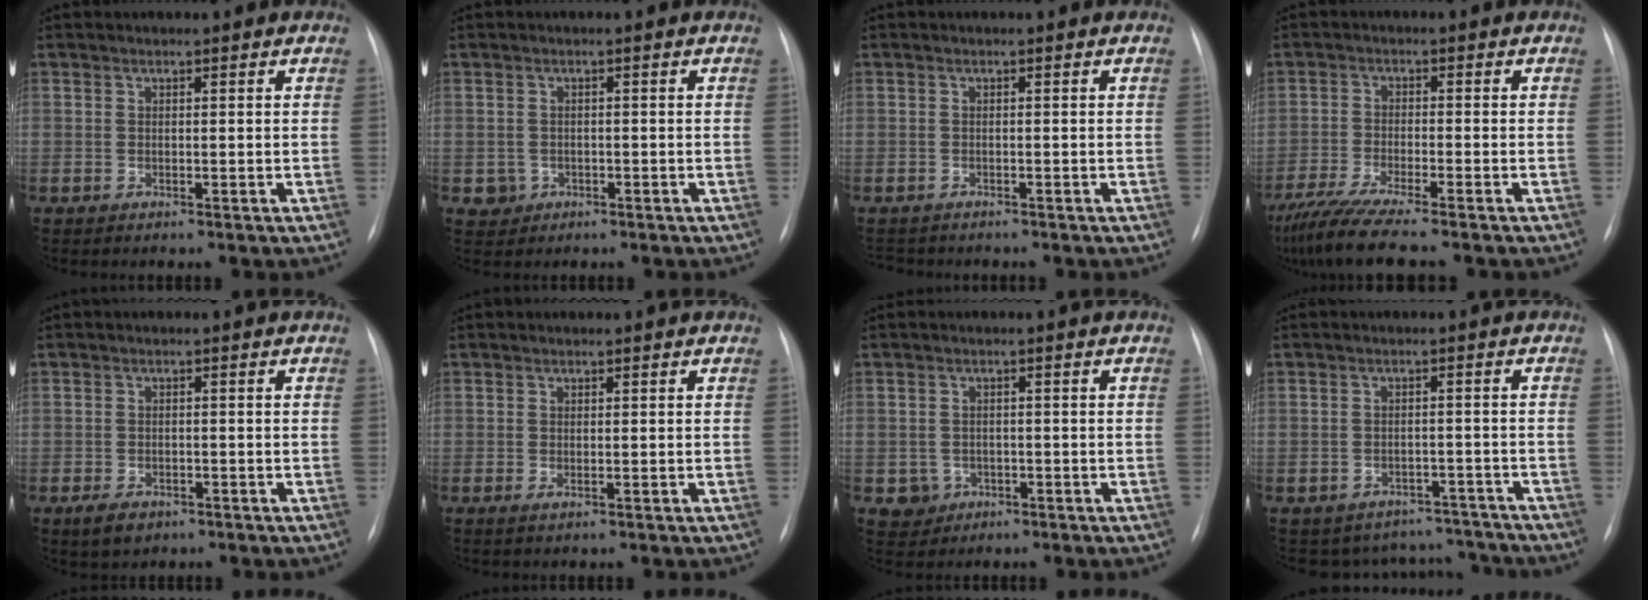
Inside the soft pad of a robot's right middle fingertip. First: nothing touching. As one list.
[{"total": 2.3, "force": [-0.8, 2.2, 0.2], "torque": [0.000, 0.006, -0.008]}, {"total": 2.8, "force": [-2.5, 1.1, 0.3], "torque": [-0.003, -0.004, -0.036]}, {"total": 9.7, "force": [-8.1, -0.3, 5.4], "torque": [-0.095, -0.031, -0.137]}, {"total": 3.1, "force": [-1.9, 1.9, 1.6], "torque": [-0.032, -0.002, -0.022]}, {"total": 0.6, "force": [-0.1, 0.2, 0.5], "torque": [-0.013, -0.004, -0.002]}, {"total": 3.2, "force": [-1.2, 2.9, 0.4], "torque": [-0.003, 0.007, -0.011]}, {"total": 8.6, "force": [-7.6, 4.0, -0.5], "torque": [0.023, 0.037, -0.085]}]